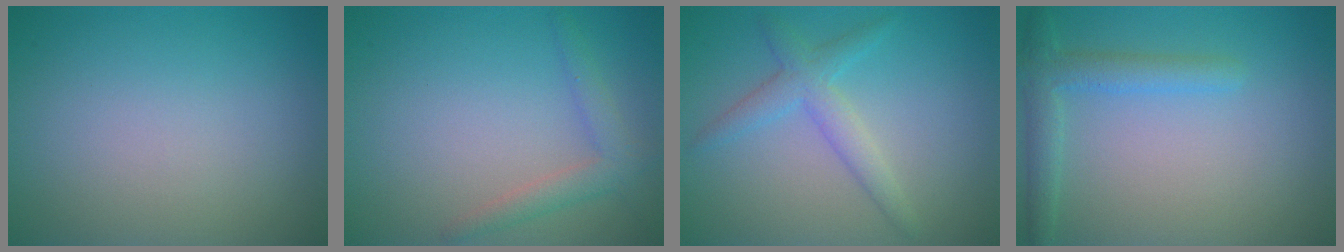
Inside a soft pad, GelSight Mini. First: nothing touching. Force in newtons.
{"total": 2.3, "press": 2.3, "slide": 0.1}
{"total": 2.9, "press": 2.9, "slide": 0.1}
{"total": 2.8, "press": 2.8, "slide": 0.2}